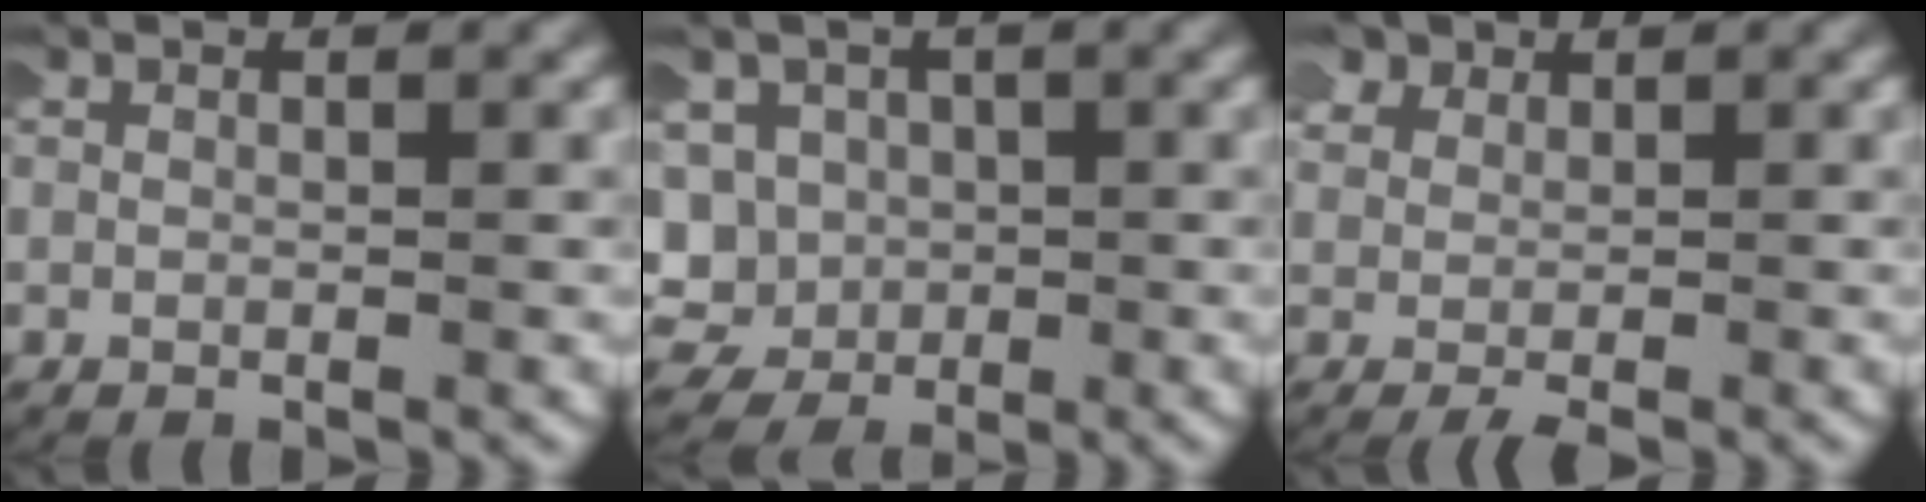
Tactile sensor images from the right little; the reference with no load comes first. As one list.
[{"total": 9.1, "force": [-1.7, 8.4, 3.1], "torque": [-0.101, -0.033, -0.028]}, {"total": 3.0, "force": [1.1, 2.2, 1.6], "torque": [-0.046, -0.007, 0.020]}]